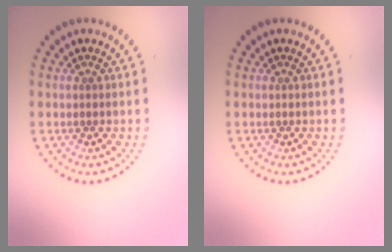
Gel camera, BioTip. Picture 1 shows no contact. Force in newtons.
{"total": 0.0}